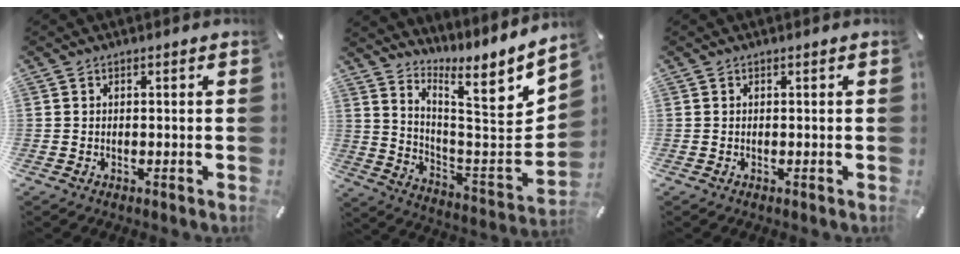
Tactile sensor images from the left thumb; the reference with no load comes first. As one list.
[{"total": 10.4, "force": [8.0, 1.6, 6.6], "torque": [-0.082, -0.109, 0.116]}, {"total": 0.0}]